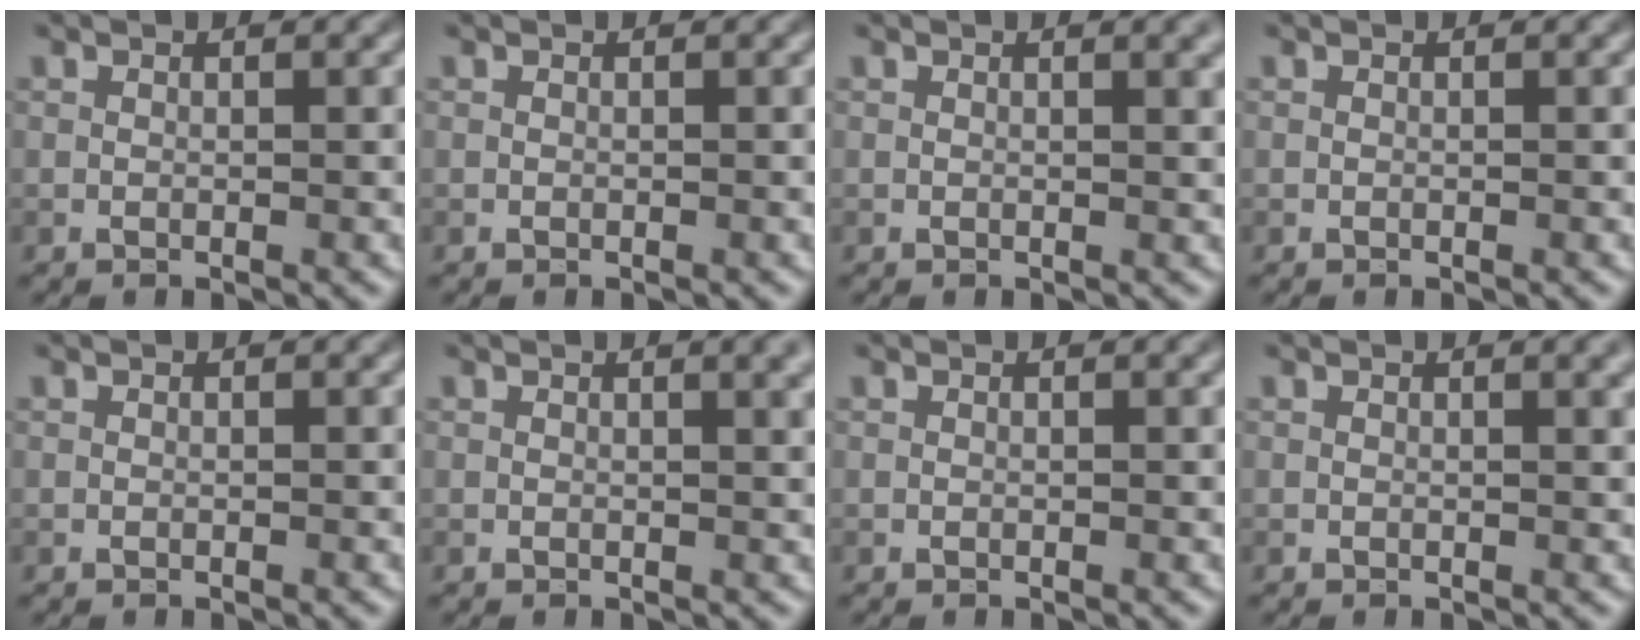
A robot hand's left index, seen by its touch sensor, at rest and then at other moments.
{"total": 0.0}
{"total": 2.2, "force": [1.2, 0.9, 1.7], "torque": [-0.005, 0.011, 0.009]}
{"total": 0.0}
{"total": 0.0}
{"total": 3.2, "force": [1.6, 1.4, 2.4], "torque": [-0.010, 0.022, 0.006]}
{"total": 0.0}
{"total": 1.9, "force": [1.1, 0.8, 1.4], "torque": [-0.005, 0.009, 0.008]}